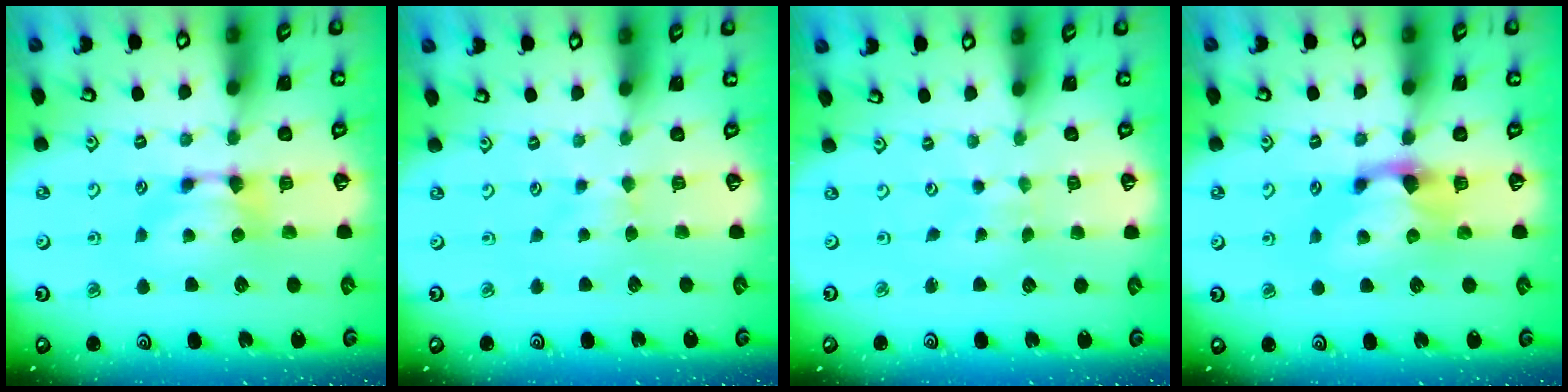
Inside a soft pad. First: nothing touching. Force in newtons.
{"total": 1.6, "press": 1.6, "slide": 0.3}
{"total": 5.1, "press": 5.1, "slide": 0.2}
{"total": 1.4, "press": 0.9, "slide": 1.0}